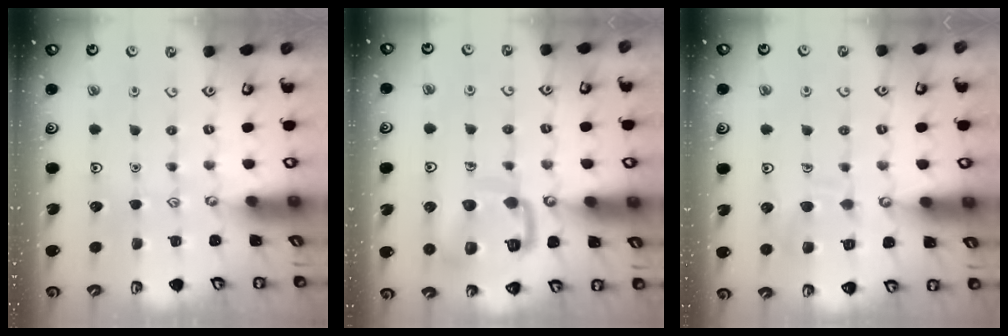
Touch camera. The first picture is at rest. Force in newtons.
{"total": 14.1, "press": 14.0, "slide": 1.5}
{"total": 9.7, "press": 9.7, "slide": 0.9}